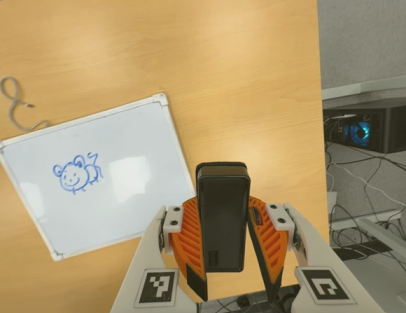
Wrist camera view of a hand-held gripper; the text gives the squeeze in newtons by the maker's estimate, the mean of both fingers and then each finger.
{"total": 9.0, "left": 7.1, "right": 10.8}